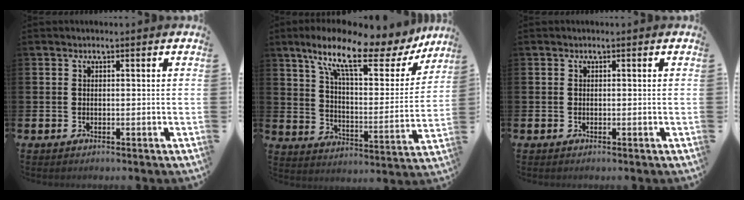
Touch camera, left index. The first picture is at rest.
{"total": 12.9, "force": [9.2, 3.6, 8.3], "torque": [-0.179, -0.046, 0.148]}
{"total": 0.0}